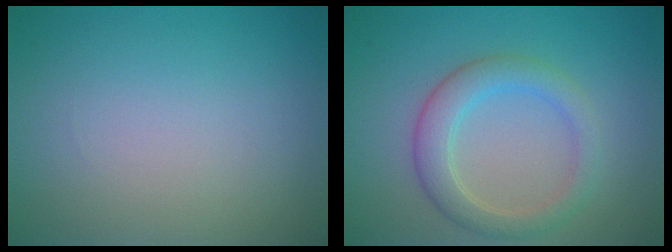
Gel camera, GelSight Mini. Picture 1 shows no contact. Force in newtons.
{"total": 3.7, "press": 3.7, "slide": 0.1}